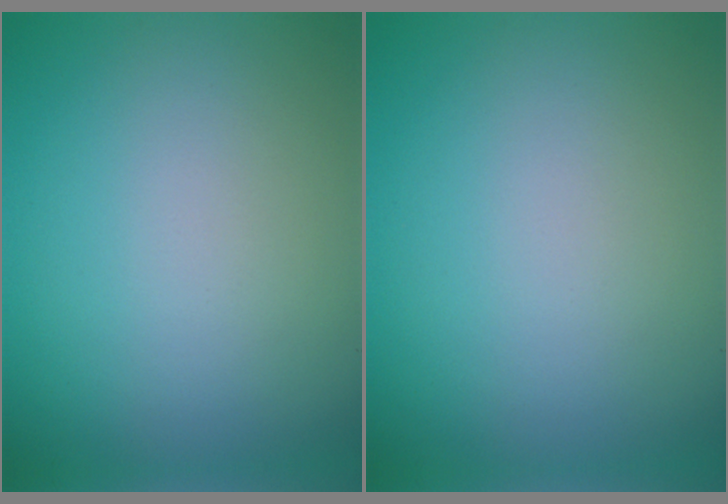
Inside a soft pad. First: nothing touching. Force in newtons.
{"total": 0.0}